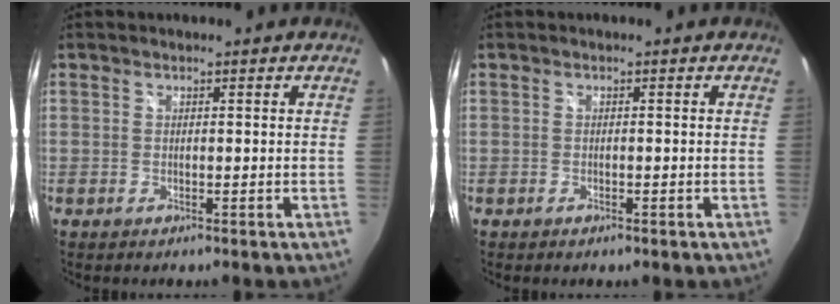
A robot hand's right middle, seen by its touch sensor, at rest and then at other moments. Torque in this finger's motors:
{"motor_torque": [-0.22, -0.25, -0.03, -0.01]}